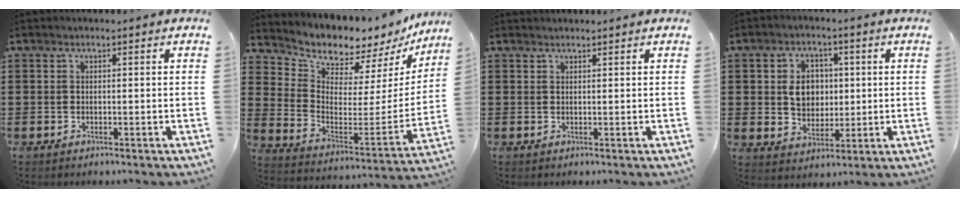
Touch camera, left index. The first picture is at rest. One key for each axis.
{"total": 6.3, "fx": 6.2, "fy": 1.1, "fz": -0.2, "tx": -0.034, "ty": -0.071, "tz": 0.101}
{"total": 0.8, "fx": 0.8, "fy": 0.1, "fz": 0.0, "tx": -0.002, "ty": -0.001, "tz": 0.017}
{"total": 6.1, "fx": 0.9, "fy": 5.0, "fz": 3.5, "tx": -0.077, "ty": 0.015, "tz": 0.011}